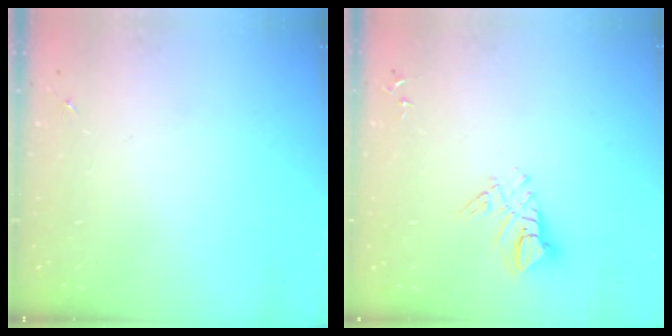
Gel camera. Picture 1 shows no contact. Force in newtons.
{"total": 8.9, "press": 8.8, "slide": 0.9}